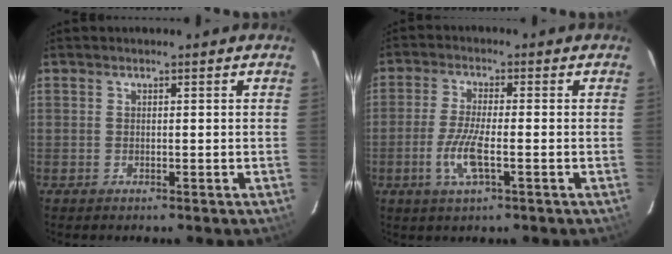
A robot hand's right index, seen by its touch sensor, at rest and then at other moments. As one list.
[{"total": 6.6, "force": [-2.3, 1.1, 6.1], "torque": [-0.130, -0.008, -0.047]}]